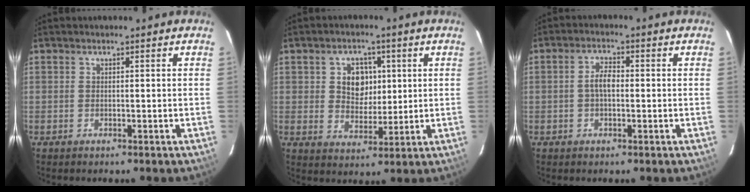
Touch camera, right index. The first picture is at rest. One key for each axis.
{"total": 6.8, "fx": 1.6, "fy": 5.4, "fz": 3.8, "tx": -0.065, "ty": 0.012, "tz": 0.035}
{"total": 3.4, "fx": -0.2, "fy": 1.7, "fz": 3.0, "tx": -0.059, "ty": 0.010, "tz": -0.003}